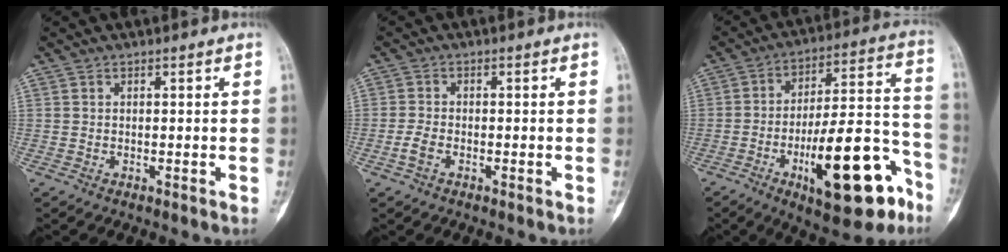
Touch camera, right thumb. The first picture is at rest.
{"total": 2.6, "force": [-1.1, 1.6, 1.8], "torque": [-0.043, 0.006, -0.024]}
{"total": 22.8, "force": [-10.5, 7.9, 18.6], "torque": [-0.251, 0.069, -0.149]}